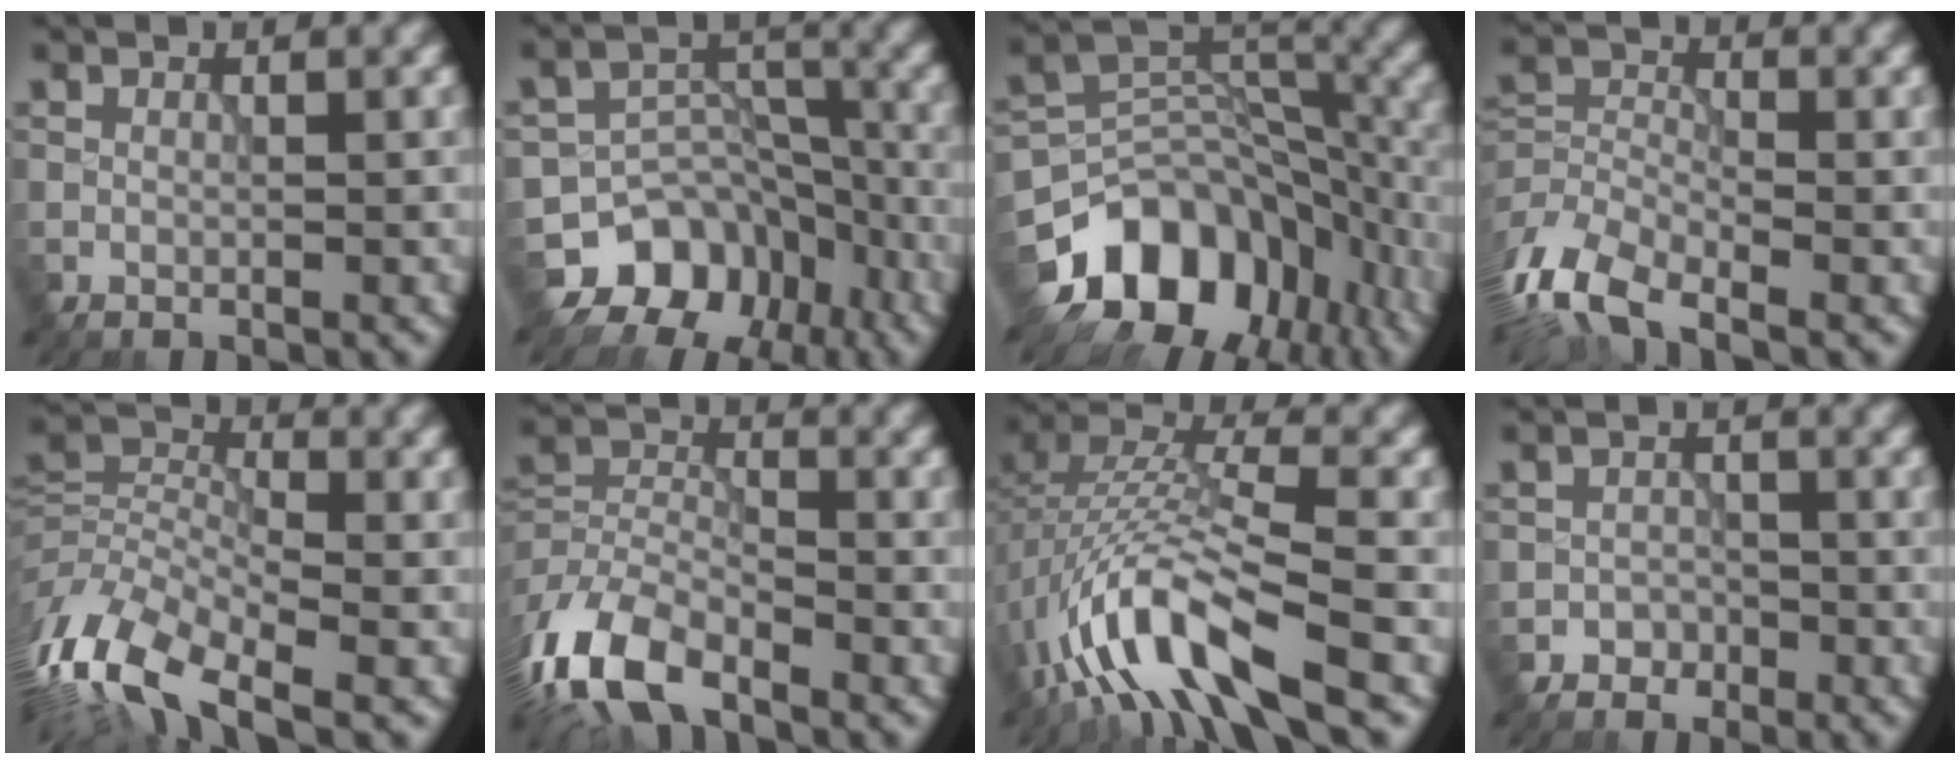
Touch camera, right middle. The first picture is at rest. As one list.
[{"total": 10.2, "force": [-6.9, 7.1, 2.2], "torque": [-0.029, 0.008, -0.106]}, {"total": 12.7, "force": [-6.8, 8.4, 6.6], "torque": [-0.112, 0.004, -0.121]}, {"total": 7.2, "force": [-4.4, 3.5, 4.5], "torque": [-0.094, -0.006, -0.098]}, {"total": 10.8, "force": [-5.5, 4.8, 8.0], "torque": [-0.165, -0.002, -0.123]}, {"total": 8.6, "force": [-5.4, 4.2, 5.2], "torque": [-0.109, -0.006, -0.119]}, {"total": 10.3, "force": [-5.0, 3.3, 8.3], "torque": [-0.163, 0.013, -0.101]}, {"total": 1.9, "force": [-1.5, 1.3, -0.3], "torque": [0.016, 0.009, -0.026]}]